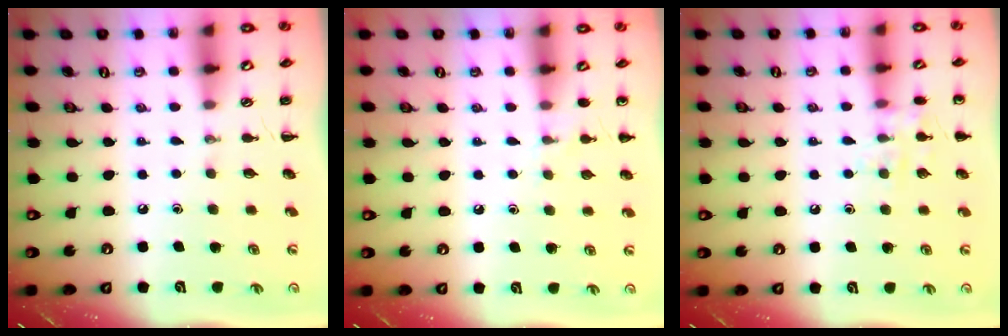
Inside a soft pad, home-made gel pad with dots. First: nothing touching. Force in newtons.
{"total": 4.6, "press": 4.3, "slide": 1.5}
{"total": 7.8, "press": 7.7, "slide": 0.9}